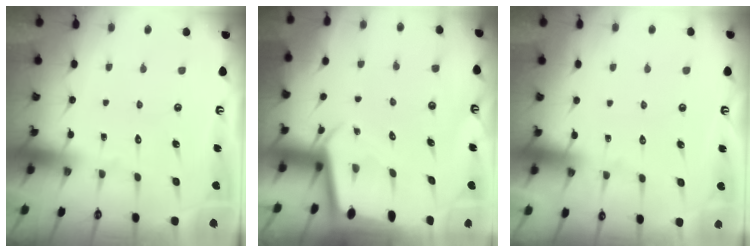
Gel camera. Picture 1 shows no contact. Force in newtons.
{"total": 2.2, "press": 2.2, "slide": 0.1}
{"total": 4.8, "press": 4.8, "slide": 0.6}